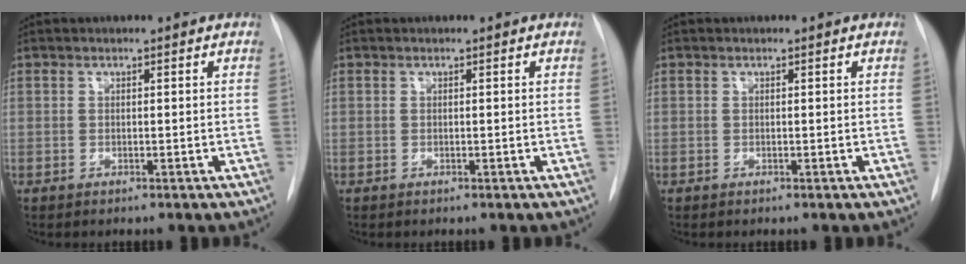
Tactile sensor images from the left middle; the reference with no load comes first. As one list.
[{"total": 0.0}, {"total": 0.0}]